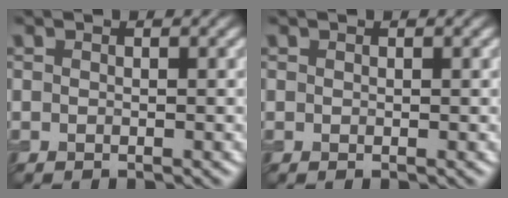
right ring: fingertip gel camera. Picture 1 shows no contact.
{"total": 0.0}